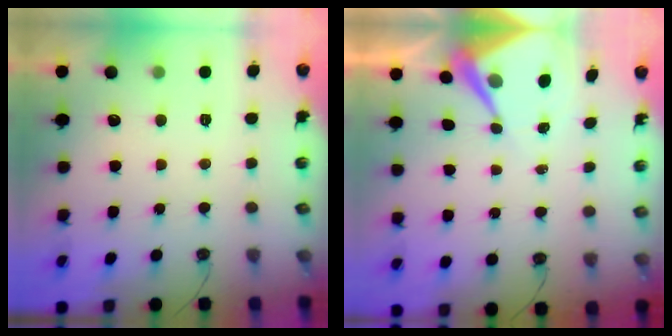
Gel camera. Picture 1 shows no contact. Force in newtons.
{"total": 7.5, "press": 7.4, "slide": 0.7}